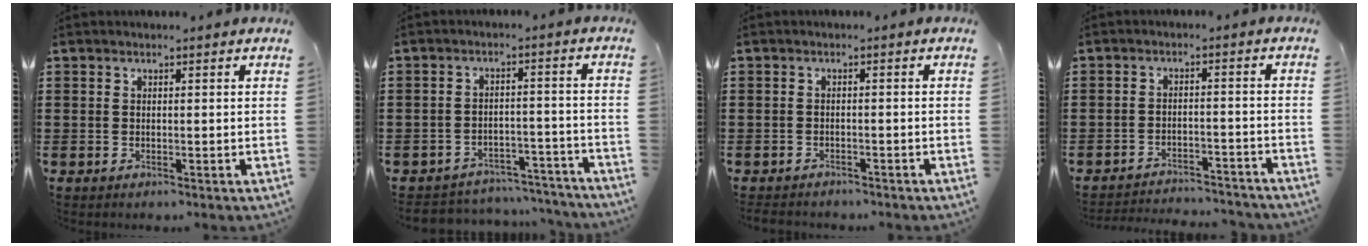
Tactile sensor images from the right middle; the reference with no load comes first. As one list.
[{"total": 4.3, "force": [-4.2, 0.7, 0.1], "torque": [-0.006, 0.006, -0.089]}, {"total": 1.4, "force": [-1.4, 0.2, -0.1], "torque": [-0.004, -0.001, -0.030]}, {"total": 3.4, "force": [-3.4, 0.2, 0.2], "torque": [-0.009, 0.001, -0.072]}]